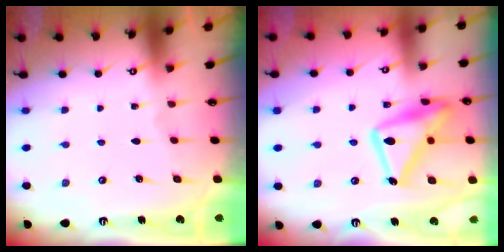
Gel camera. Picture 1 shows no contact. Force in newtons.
{"total": 18.6, "press": 18.6, "slide": 1.2}